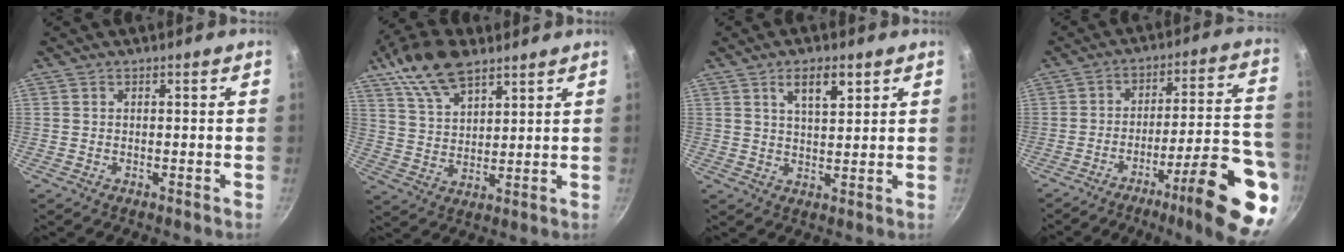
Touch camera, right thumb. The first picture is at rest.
{"total": 12.8, "force": [8.1, 6.1, 7.7], "torque": [-0.131, -0.017, 0.155]}
{"total": 6.2, "force": [3.3, 2.5, 4.6], "torque": [-0.071, -0.015, 0.056]}
{"total": 20.6, "force": [-10.8, 4.7, 16.9], "torque": [-0.197, 0.060, -0.156]}